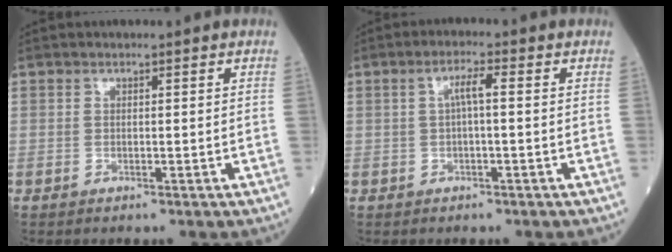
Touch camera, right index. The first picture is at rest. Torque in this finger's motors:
{"motor_torque": [0.32, -0.07, 0.16, 0.05]}